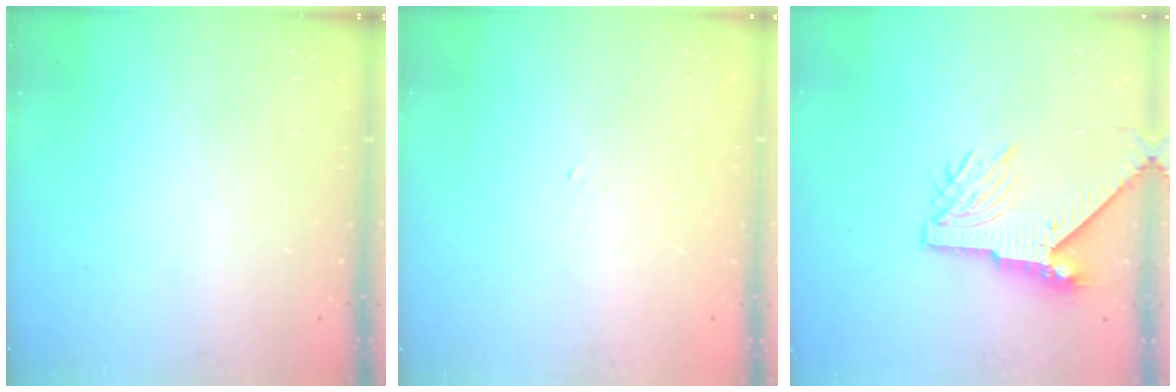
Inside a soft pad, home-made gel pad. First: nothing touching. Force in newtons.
{"total": 1.2, "press": 1.2, "slide": 0.4}
{"total": 8.2, "press": 8.1, "slide": 1.1}